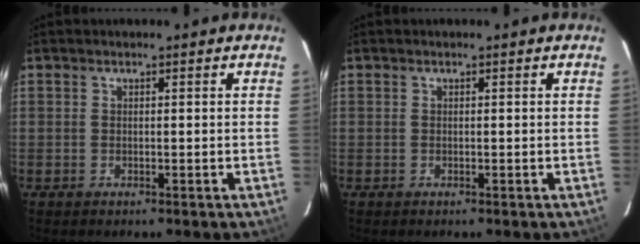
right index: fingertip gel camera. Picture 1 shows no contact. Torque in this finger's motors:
{"motor_torque": [-0.01, -0.01, 0.01, 0.00]}